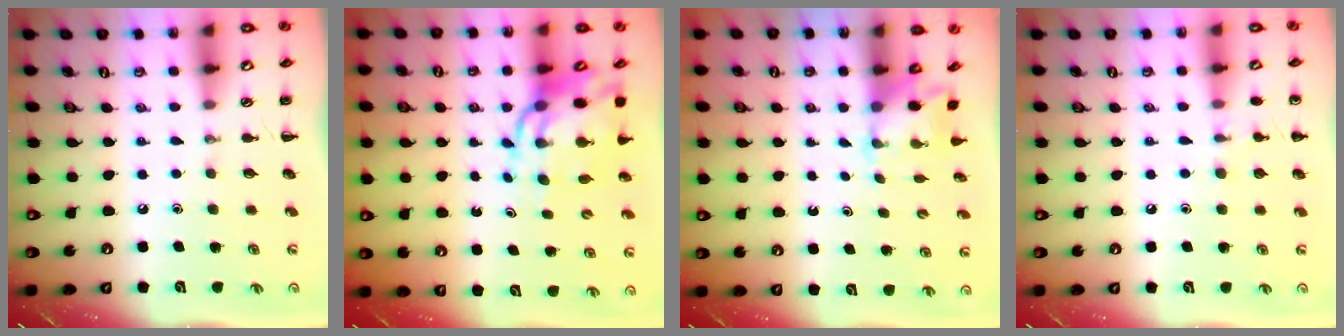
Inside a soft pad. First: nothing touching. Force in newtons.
{"total": 11.7, "press": 11.2, "slide": 3.4}
{"total": 2.0, "press": 1.9, "slide": 0.6}
{"total": 6.8, "press": 6.6, "slide": 1.8}